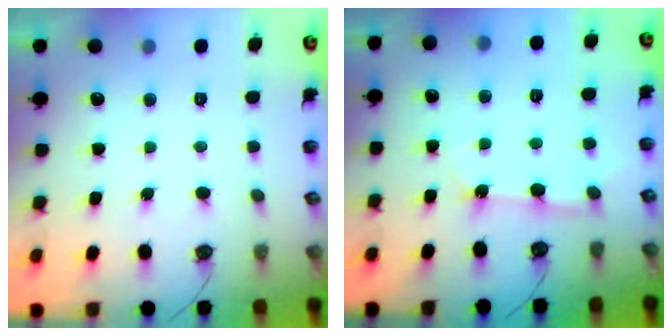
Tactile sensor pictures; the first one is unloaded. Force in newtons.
{"total": 3.4, "press": 3.4, "slide": 0.3}